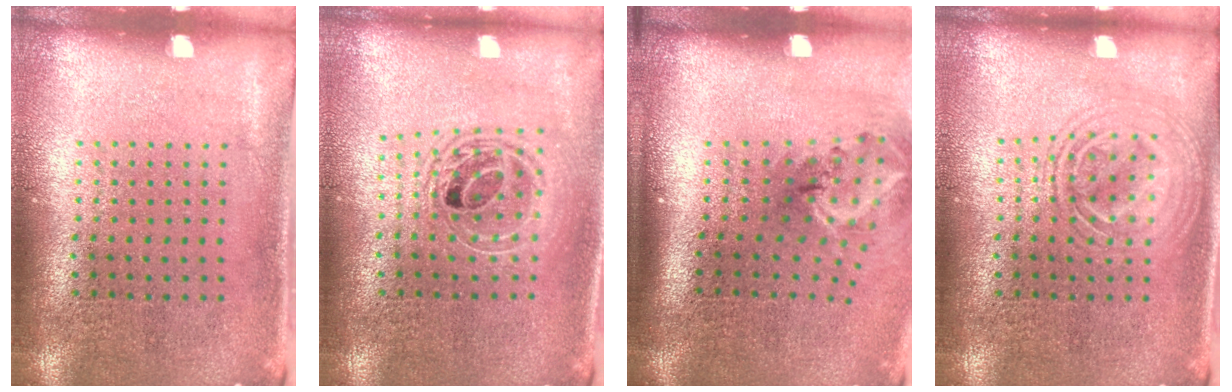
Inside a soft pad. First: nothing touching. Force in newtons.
{"total": 1.7, "press": 1.4, "slide": 1.0}
{"total": 2.0, "press": 1.3, "slide": 1.5}
{"total": 2.8, "press": 2.7, "slide": 0.4}